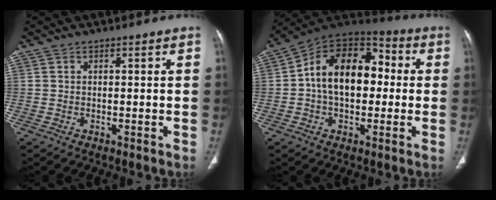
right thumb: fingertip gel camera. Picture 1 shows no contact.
{"total": 17.3, "force": [0.8, 11.3, 13.1], "torque": [-0.181, 0.044, 0.001]}